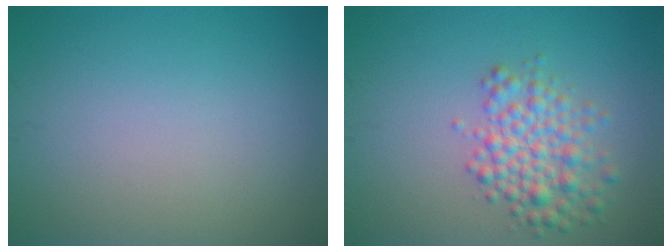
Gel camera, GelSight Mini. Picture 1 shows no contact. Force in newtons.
{"total": 4.1, "press": 4.1, "slide": 0.1}